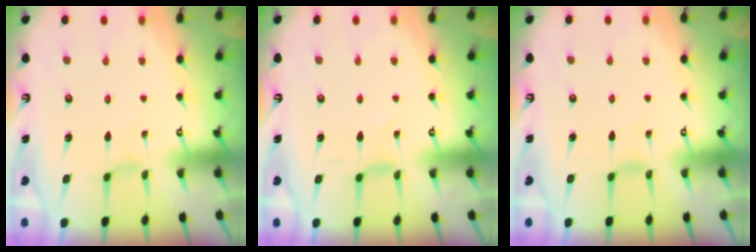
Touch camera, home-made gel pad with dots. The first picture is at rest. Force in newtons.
{"total": 0.0}
{"total": 0.8, "press": 0.8, "slide": 0.2}